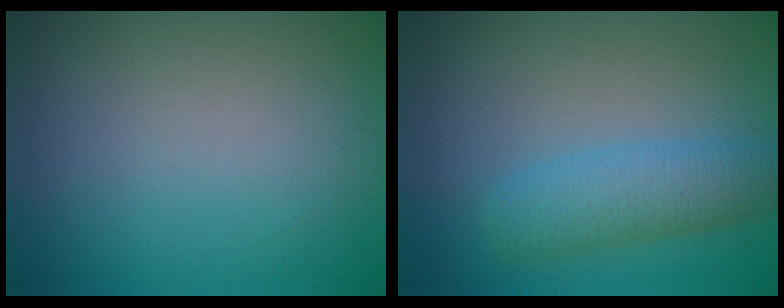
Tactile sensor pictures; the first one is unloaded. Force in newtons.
{"total": 3.8, "press": 3.8, "slide": 0.2}